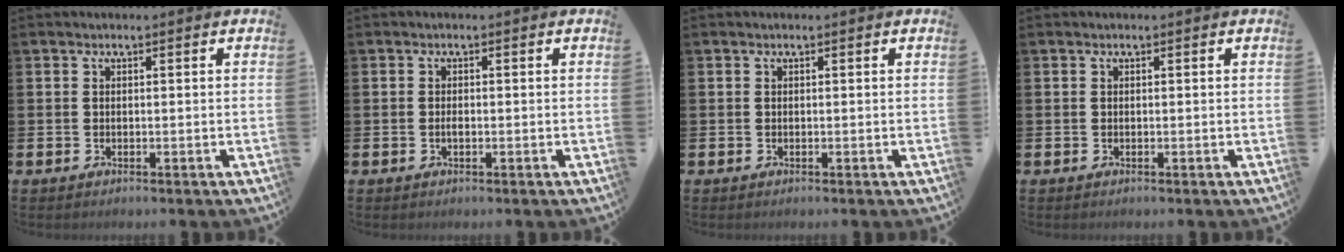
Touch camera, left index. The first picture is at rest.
{"total": 0.8, "force": [-0.2, 0.4, 0.7], "torque": [-0.017, 0.002, -0.003]}
{"total": 0.0}
{"total": 0.0}